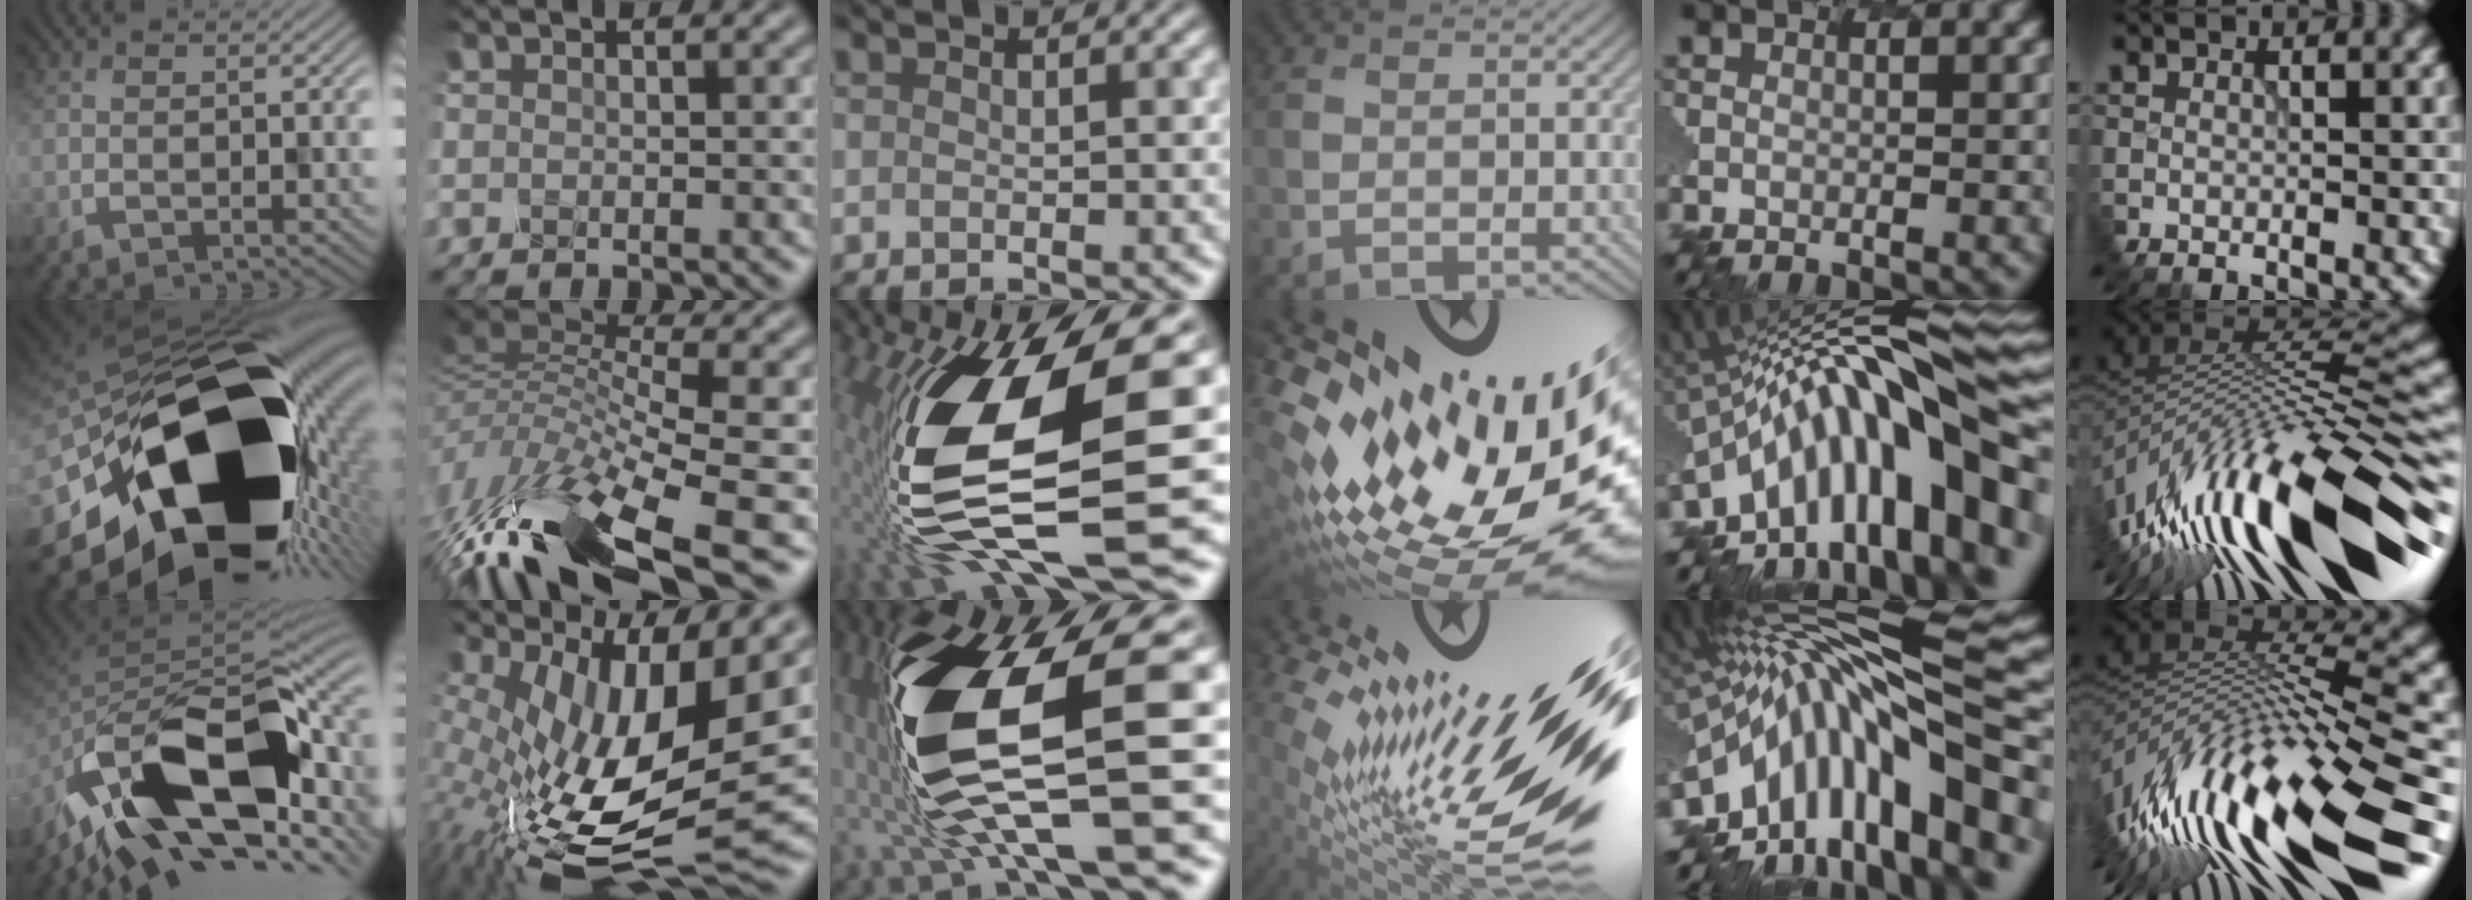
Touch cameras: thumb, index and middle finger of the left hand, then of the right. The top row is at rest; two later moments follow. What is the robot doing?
{"motion": "disassemble", "object": "hinged tin"}